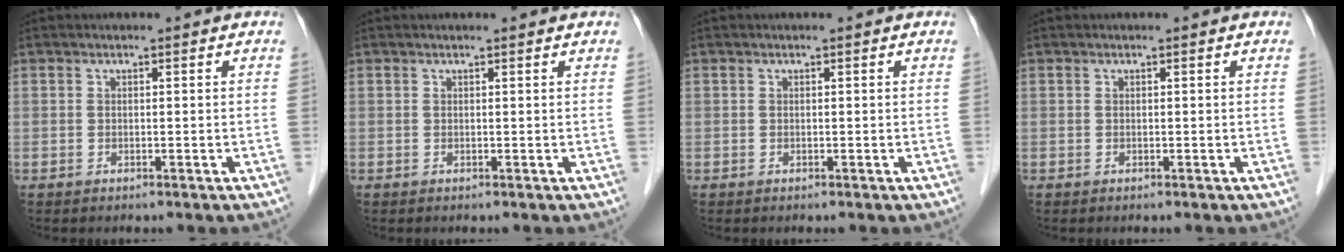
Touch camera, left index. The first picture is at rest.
{"total": 1.1, "force": [1.0, 0.2, 0.2], "torque": [-0.001, 0.005, 0.015]}
{"total": 0.0}
{"total": 0.0}